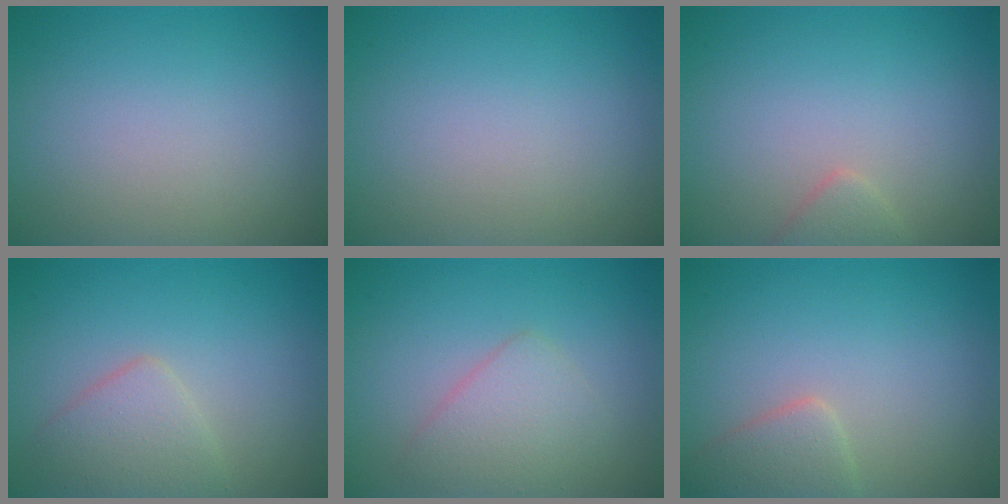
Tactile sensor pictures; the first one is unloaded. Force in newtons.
{"total": 0.0}
{"total": 1.3, "press": 1.3, "slide": 0.1}
{"total": 2.9, "press": 2.9, "slide": 0.1}
{"total": 2.8, "press": 2.8, "slide": 0.1}
{"total": 2.4, "press": 2.4, "slide": 0.1}